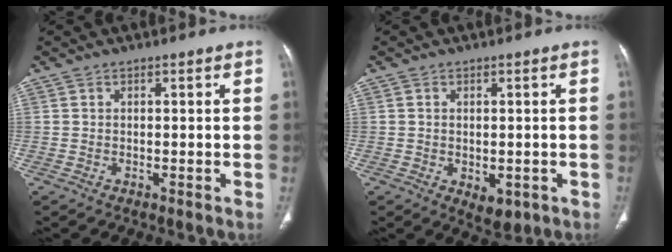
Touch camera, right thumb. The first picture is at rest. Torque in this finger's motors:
{"motor_torque": [-0.21, 0.07, -0.16, 0.18, 0.11]}